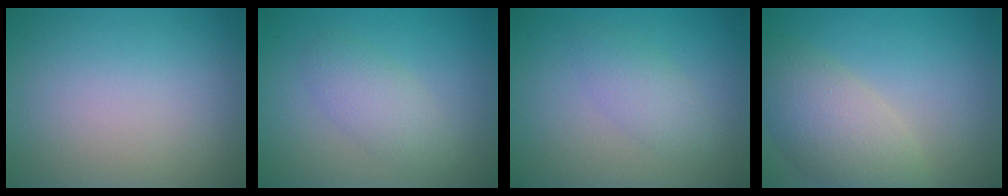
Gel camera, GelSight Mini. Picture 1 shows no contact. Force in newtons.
{"total": 2.8, "press": 2.8, "slide": 0.0}
{"total": 2.2, "press": 2.2, "slide": 0.1}
{"total": 5.9, "press": 5.8, "slide": 0.7}